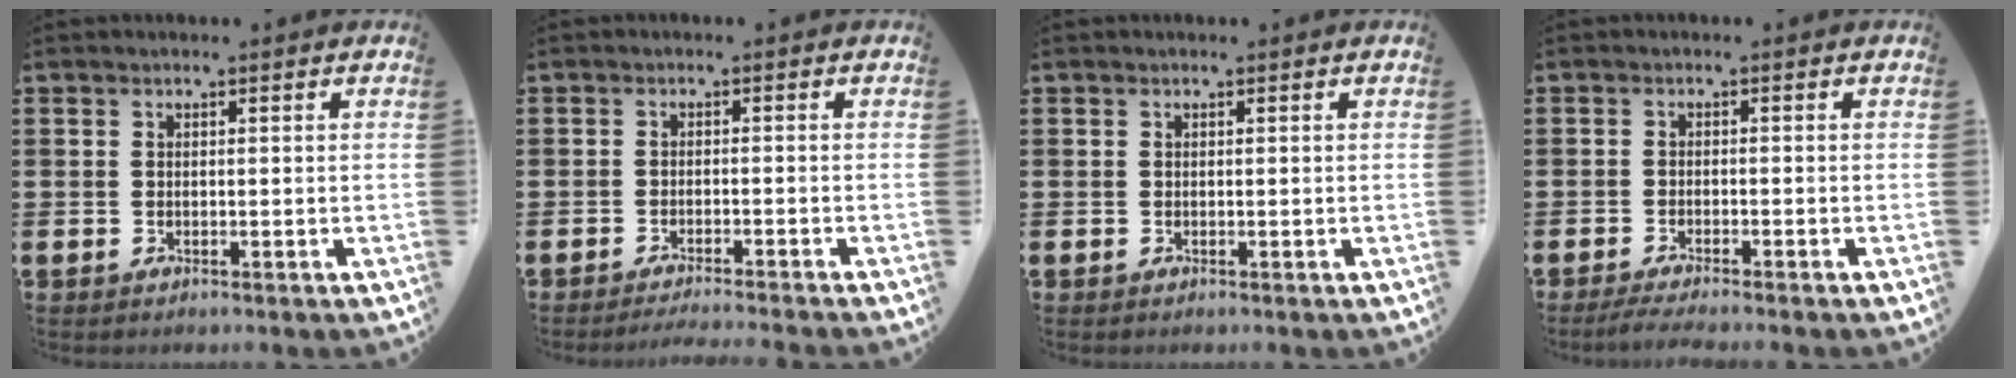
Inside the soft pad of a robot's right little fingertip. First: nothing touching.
{"total": 1.3, "force": [-1.3, -0.3, 0.3], "torque": [-0.003, 0.000, -0.025]}
{"total": 0.0}
{"total": 1.7, "force": [-1.3, 0.0, 1.0], "torque": [-0.016, 0.001, -0.025]}